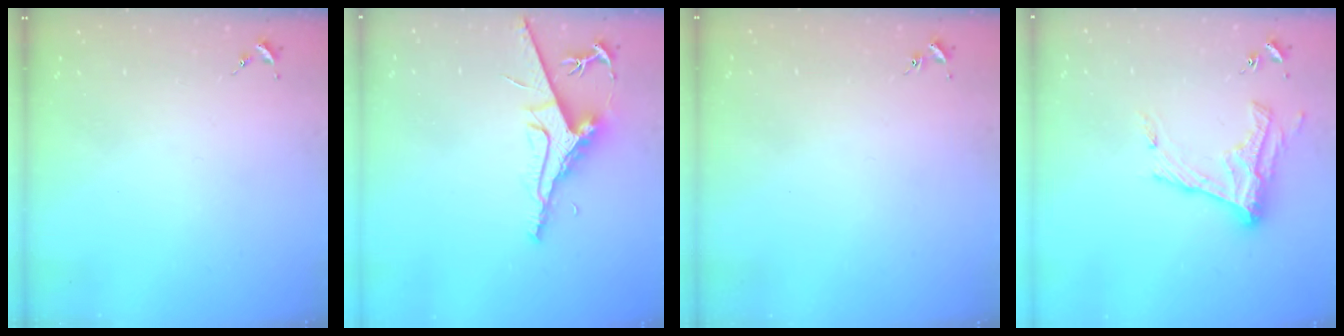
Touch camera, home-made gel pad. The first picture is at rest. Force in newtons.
{"total": 9.3, "press": 9.3, "slide": 1.1}
{"total": 0.9, "press": 0.8, "slide": 0.2}
{"total": 15.1, "press": 15.0, "slide": 0.7}